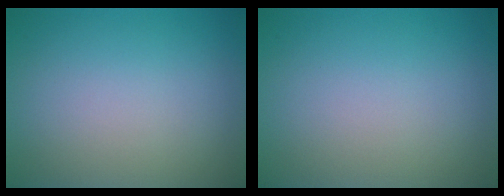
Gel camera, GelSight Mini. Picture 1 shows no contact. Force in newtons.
{"total": 0.0}